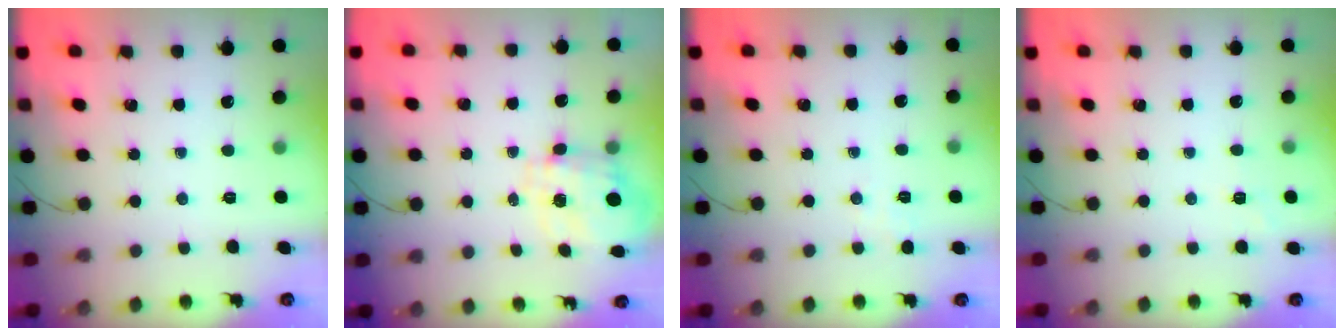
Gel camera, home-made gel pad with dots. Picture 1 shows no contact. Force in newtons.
{"total": 3.4, "press": 3.2, "slide": 1.1}
{"total": 1.2, "press": 0.3, "slide": 1.2}
{"total": 3.5, "press": 3.2, "slide": 1.5}